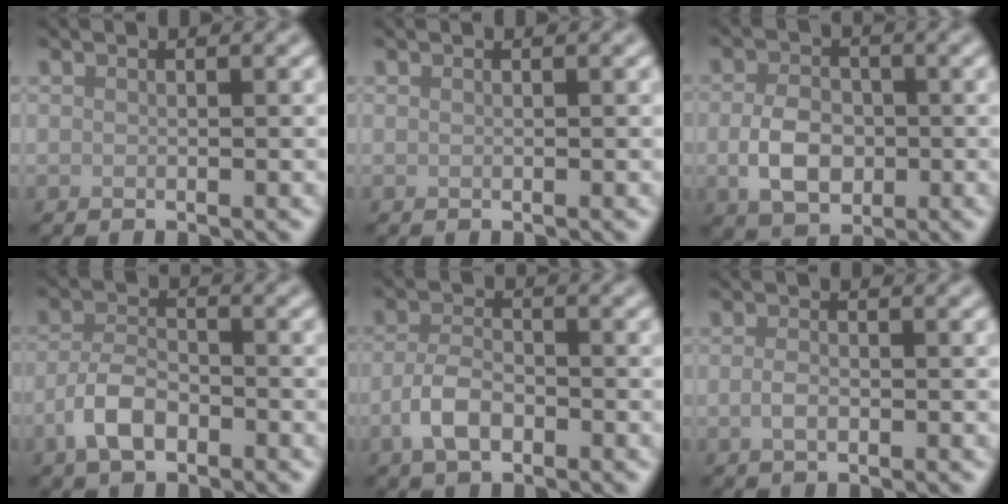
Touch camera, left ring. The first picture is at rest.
{"total": 0.0}
{"total": 4.4, "force": [-0.8, 3.1, 3.0], "torque": [-0.061, -0.004, -0.018]}
{"total": 4.0, "force": [-2.2, 2.0, 2.6], "torque": [-0.046, 0.004, -0.049]}
{"total": 3.5, "force": [-1.7, 1.8, 2.4], "torque": [-0.049, 0.002, -0.038]}
{"total": 1.3, "force": [-0.4, 0.7, 1.1], "torque": [-0.024, -0.001, -0.009]}